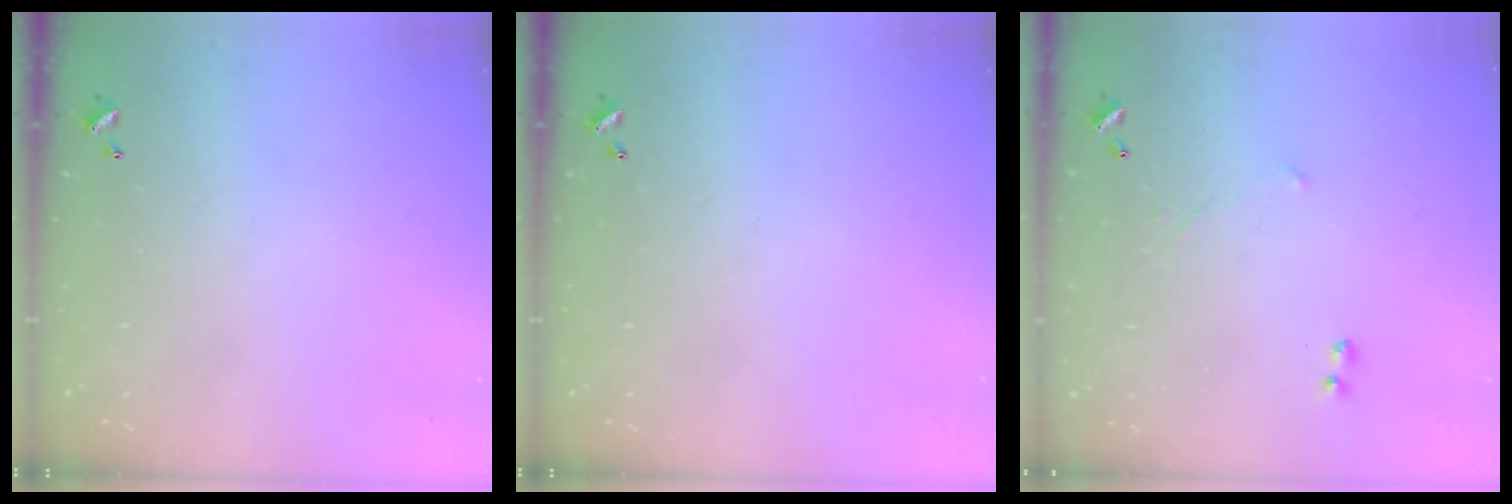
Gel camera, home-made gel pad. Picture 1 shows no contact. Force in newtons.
{"total": 0.0}
{"total": 1.7, "press": 1.7, "slide": 0.4}